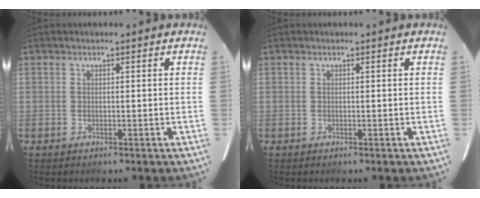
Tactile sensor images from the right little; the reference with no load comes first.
{"total": 0.0}